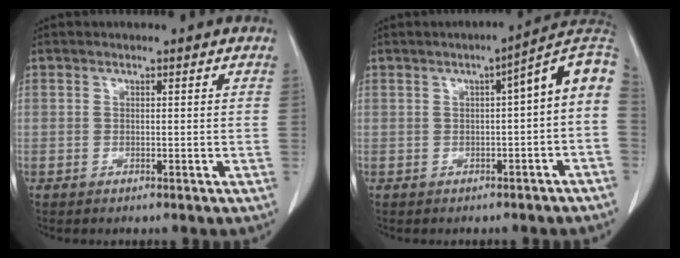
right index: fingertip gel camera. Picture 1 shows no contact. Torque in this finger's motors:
{"motor_torque": [0.56, -0.19, 0.21, 0.08]}